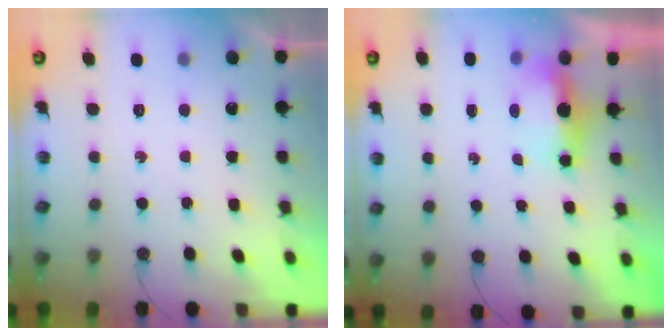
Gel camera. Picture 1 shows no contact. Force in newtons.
{"total": 14.7, "press": 7.2, "slide": 12.8}